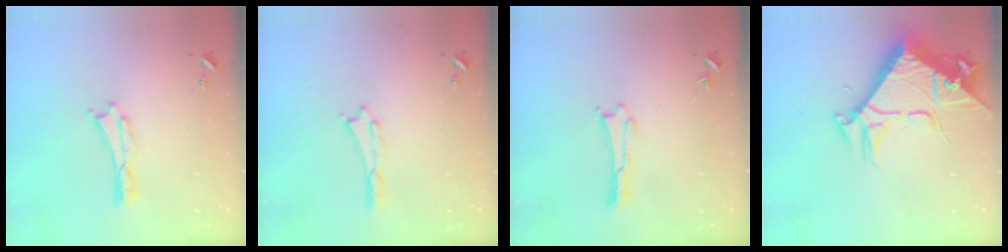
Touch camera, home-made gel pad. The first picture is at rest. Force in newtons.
{"total": 0.0}
{"total": 0.0}
{"total": 9.8, "press": 9.8, "slide": 1.1}